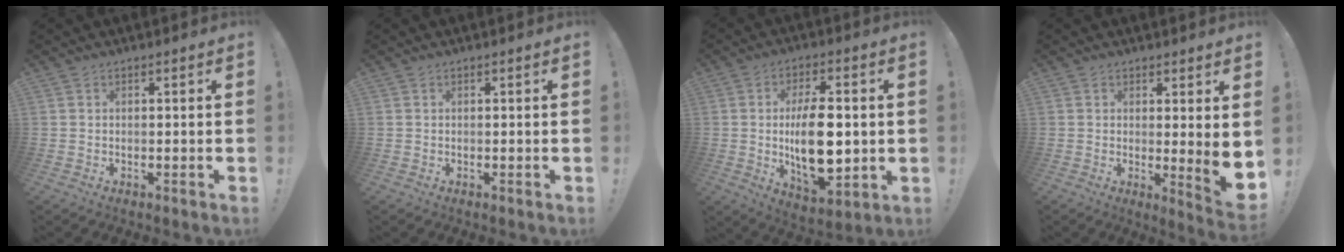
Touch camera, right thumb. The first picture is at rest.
{"total": 0.0}
{"total": 16.9, "force": [-0.2, 8.1, 14.8], "torque": [-0.263, -0.008, -0.004]}
{"total": 5.8, "force": [0.7, 0.1, 5.8], "torque": [-0.059, -0.030, 0.012]}